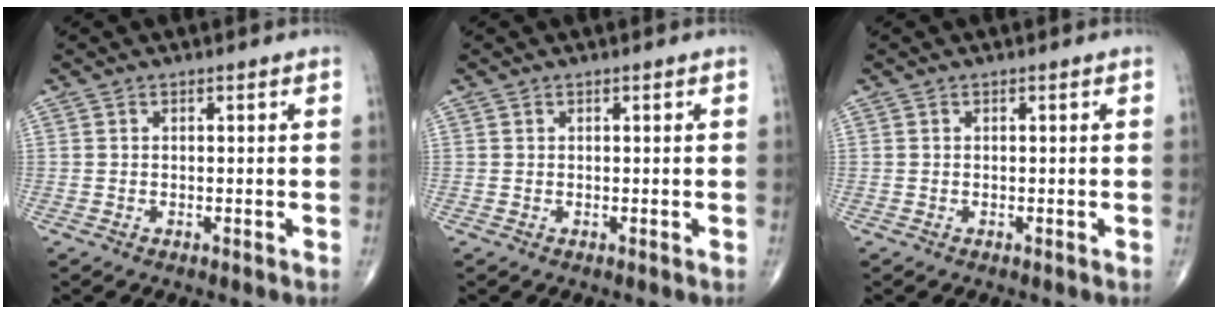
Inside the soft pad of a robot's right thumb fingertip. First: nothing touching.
{"total": 0.0}
{"total": 0.0}